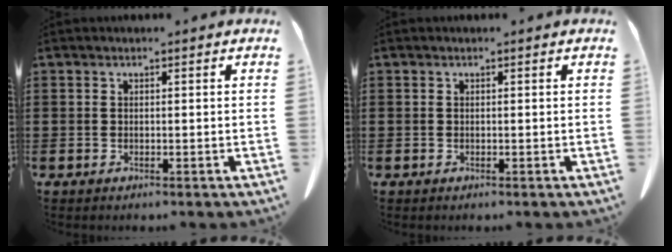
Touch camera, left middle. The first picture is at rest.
{"total": 0.0}